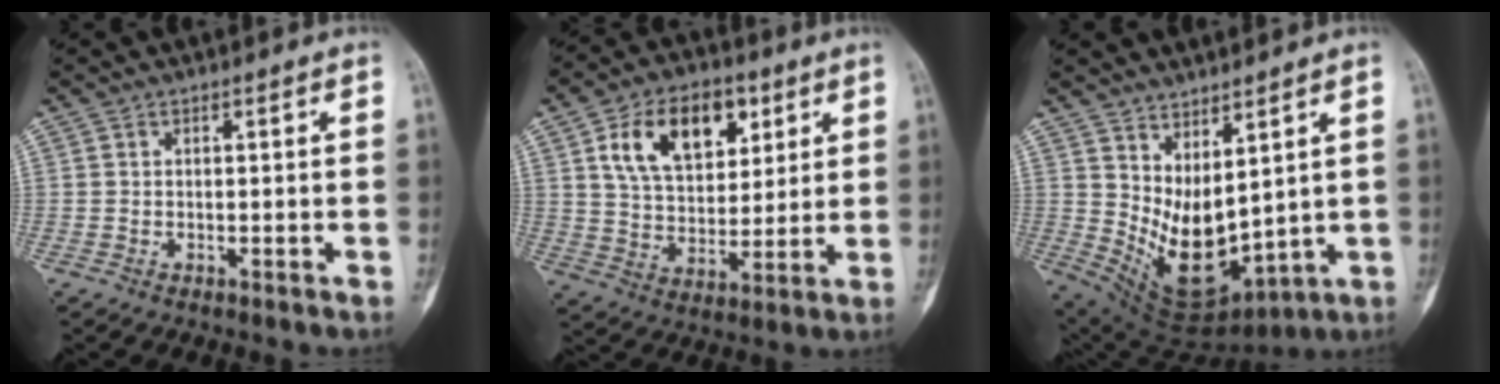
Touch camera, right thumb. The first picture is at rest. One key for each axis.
{"total": 16.8, "fx": 7.1, "fy": 10.6, "fz": 11.0, "tx": -0.140, "ty": -0.017, "tz": 0.124}
{"total": 13.4, "fx": 3.6, "fy": 6.7, "fz": 11.1, "tx": -0.168, "ty": -0.047, "tz": 0.098}